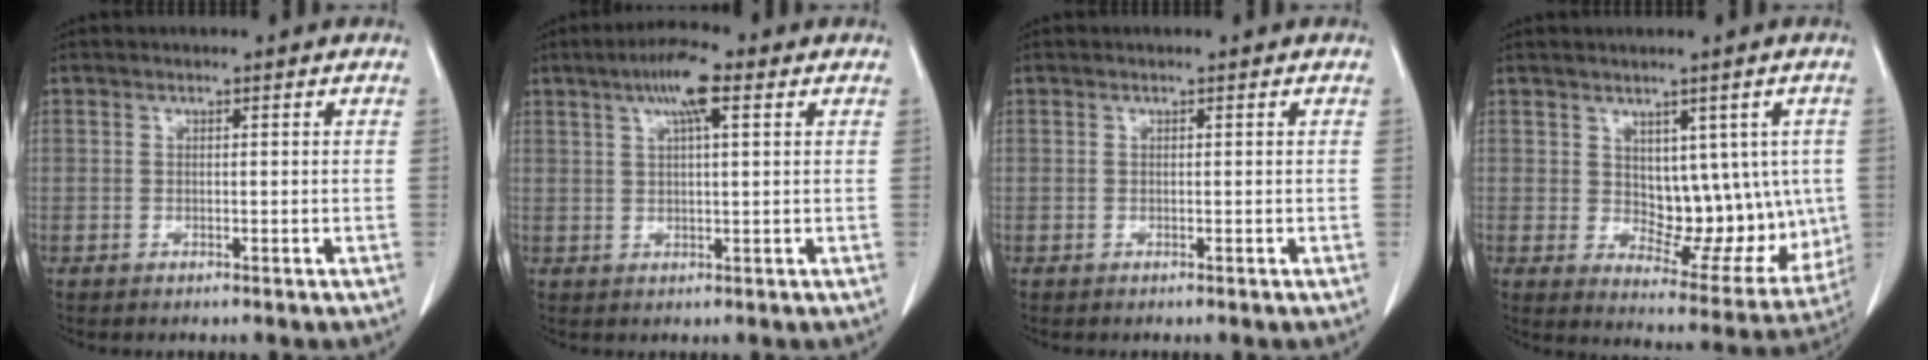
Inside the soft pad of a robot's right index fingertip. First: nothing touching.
{"total": 6.1, "force": [3.1, 0.9, 5.2], "torque": [-0.097, 0.014, 0.051]}
{"total": 0.0}
{"total": 11.8, "force": [1.6, 6.6, 9.6], "torque": [-0.105, 0.003, 0.042]}